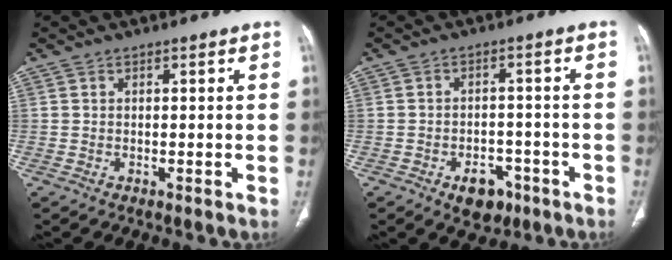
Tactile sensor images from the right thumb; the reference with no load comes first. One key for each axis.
{"total": 6.3, "fx": -3.4, "fy": 4.2, "fz": 3.3, "tx": -0.021, "ty": 0.023, "tz": -0.044}